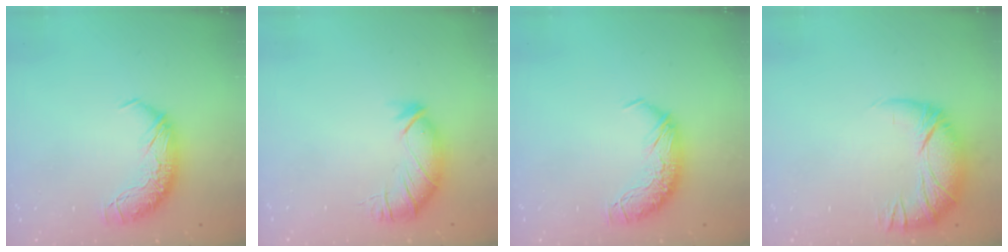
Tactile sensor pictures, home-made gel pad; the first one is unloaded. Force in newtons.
{"total": 3.0, "press": 2.3, "slide": 1.9}
{"total": 0.0}
{"total": 3.1, "press": 1.9, "slide": 2.5}